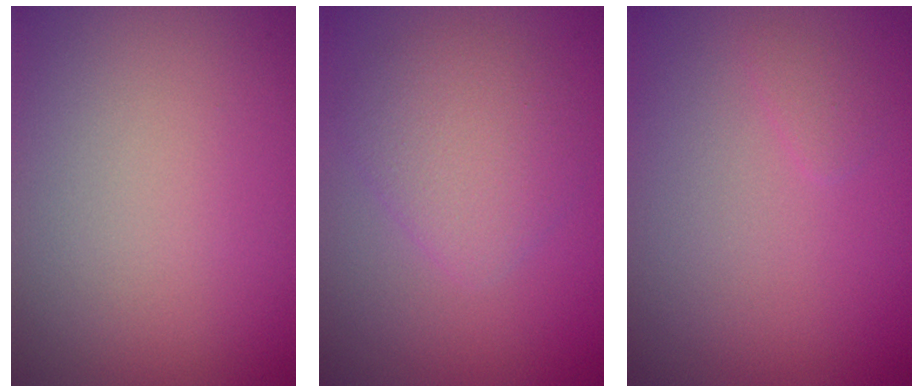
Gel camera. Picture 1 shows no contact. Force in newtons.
{"total": 3.4, "press": 3.4, "slide": 0.1}
{"total": 0.7, "press": 0.7, "slide": 0.1}